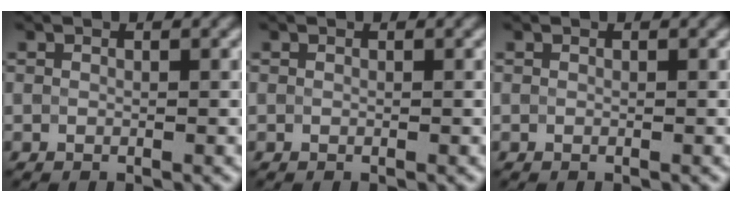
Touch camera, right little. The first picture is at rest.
{"total": 0.0}
{"total": 0.0}